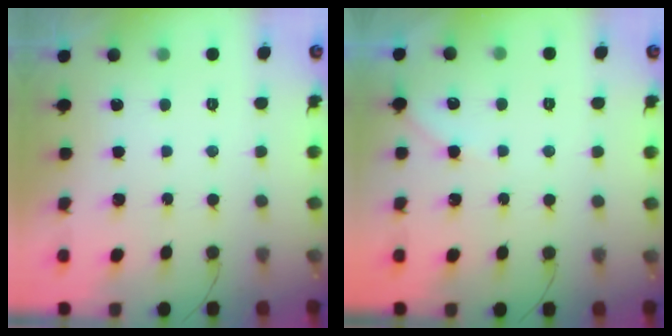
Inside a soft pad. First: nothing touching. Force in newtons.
{"total": 3.6, "press": 3.5, "slide": 0.4}